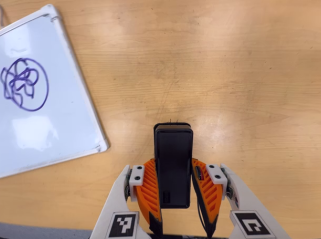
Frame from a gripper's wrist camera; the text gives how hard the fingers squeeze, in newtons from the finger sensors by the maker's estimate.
{"total": 4.6, "left": 3.1, "right": 6.1}